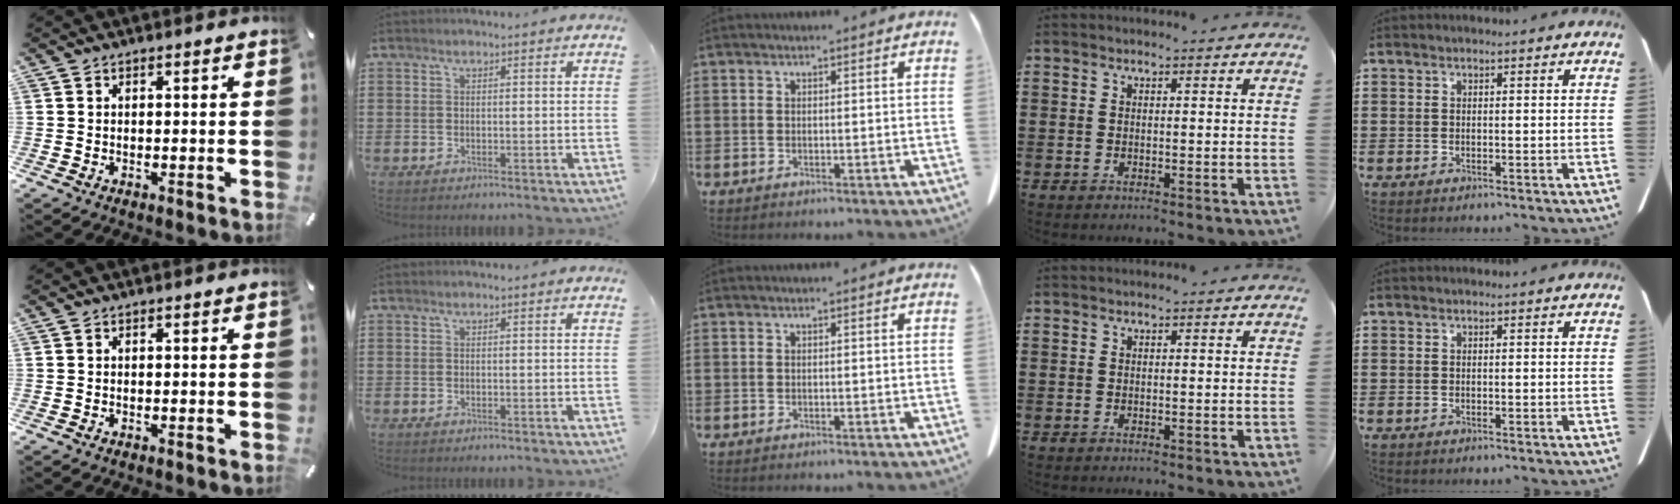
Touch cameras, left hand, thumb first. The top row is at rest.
{}